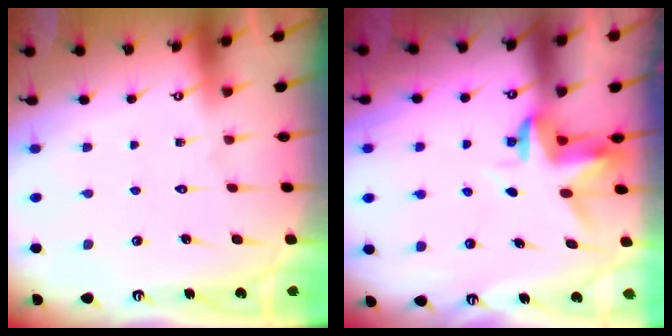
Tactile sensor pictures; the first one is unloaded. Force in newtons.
{"total": 3.4, "press": 3.4, "slide": 0.2}